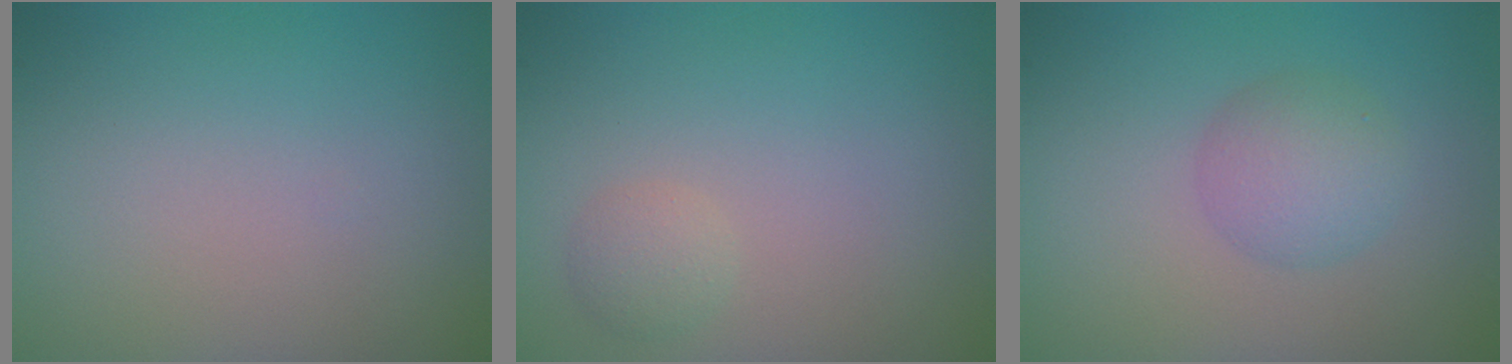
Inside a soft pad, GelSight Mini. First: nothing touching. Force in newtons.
{"total": 1.3, "press": 1.3, "slide": 0.1}
{"total": 3.1, "press": 3.1, "slide": 0.0}